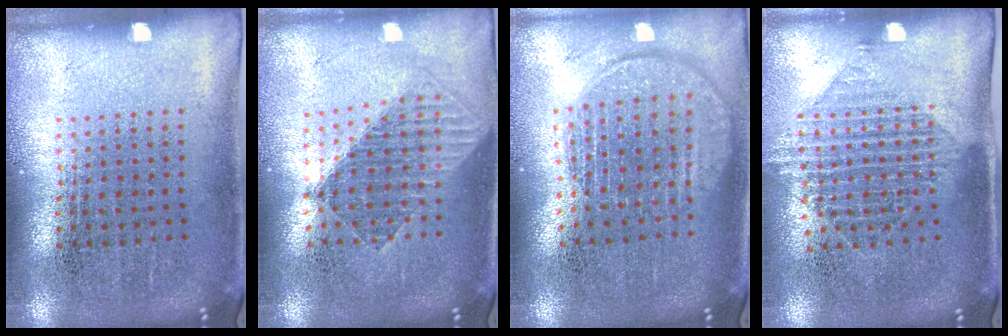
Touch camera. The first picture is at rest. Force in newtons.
{"total": 1.5, "press": 1.3, "slide": 0.7}
{"total": 1.8, "press": 1.5, "slide": 1.0}
{"total": 1.5, "press": 1.3, "slide": 0.9}